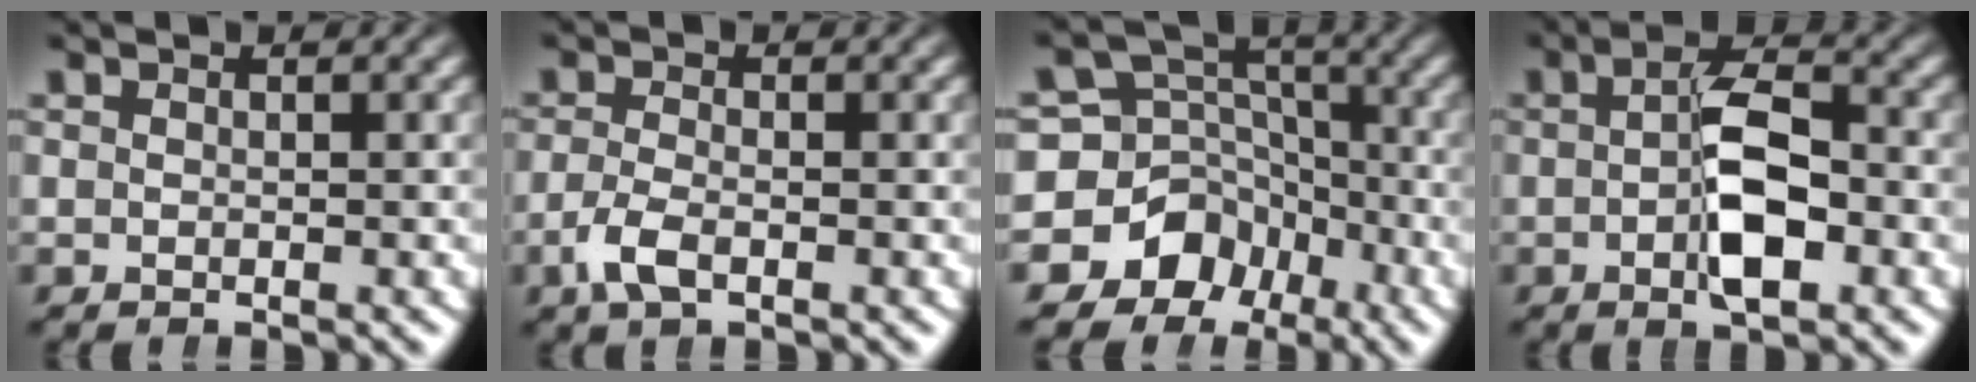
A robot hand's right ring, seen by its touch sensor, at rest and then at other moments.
{"total": 2.3, "force": [-1.4, 0.8, 1.7], "torque": [-0.044, -0.014, -0.018]}
{"total": 12.4, "force": [-2.9, 11.1, 4.6], "torque": [-0.107, -0.055, -0.045]}
{"total": 5.2, "force": [-0.8, 1.8, 4.8], "torque": [-0.078, -0.005, -0.014]}